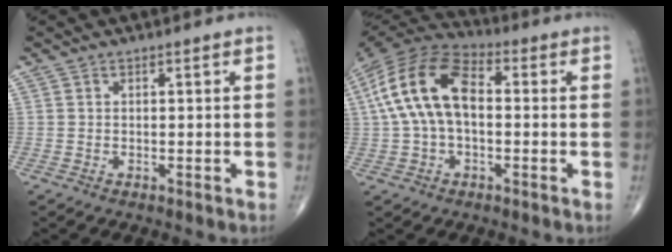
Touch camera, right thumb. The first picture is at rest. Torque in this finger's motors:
{"motor_torque": [1.88, 1.91, 1.21, 0.54, 0.31]}